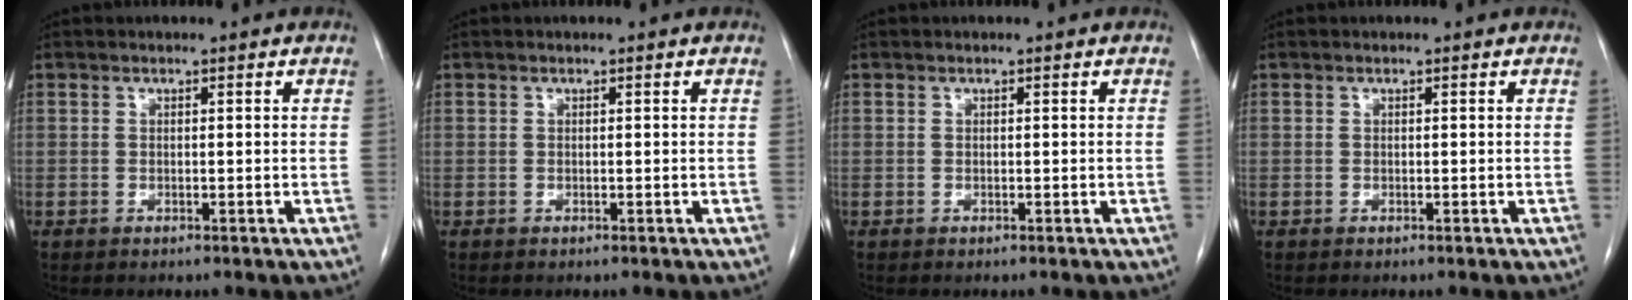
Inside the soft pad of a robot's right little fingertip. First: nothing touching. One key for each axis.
{"total": 0.0}
{"total": 0.0}
{"total": 0.0}